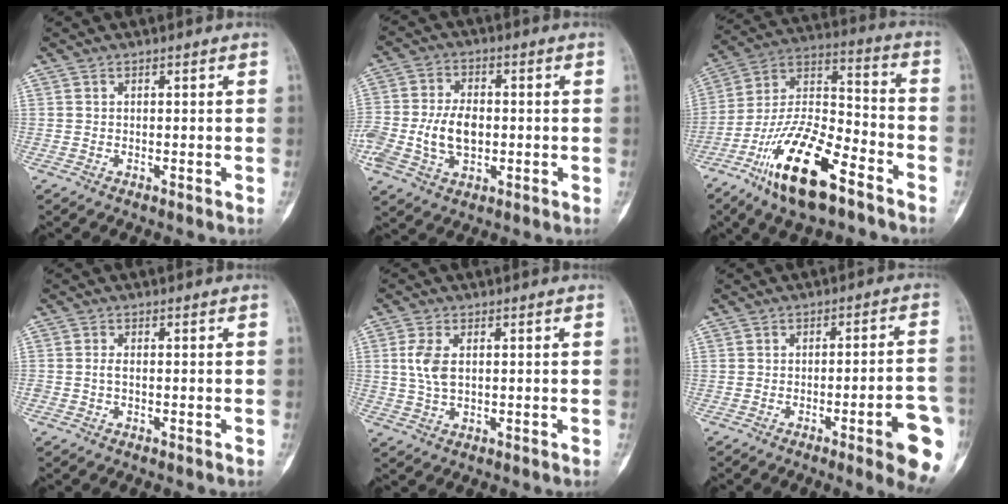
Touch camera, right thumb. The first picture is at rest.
{"total": 10.8, "force": [-1.3, 7.0, 8.1], "torque": [-0.156, 0.012, -0.021]}
{"total": 19.9, "force": [-11.8, 7.2, 14.3], "torque": [-0.267, 0.071, -0.218]}
{"total": 1.2, "force": [-0.2, 0.6, 1.0], "torque": [-0.023, 0.001, -0.004]}
{"total": 5.1, "force": [0.9, 2.8, 4.2], "torque": [-0.095, 0.002, 0.017]}
{"total": 11.6, "force": [-4.8, 1.7, 10.4], "torque": [-0.119, 0.017, -0.058]}